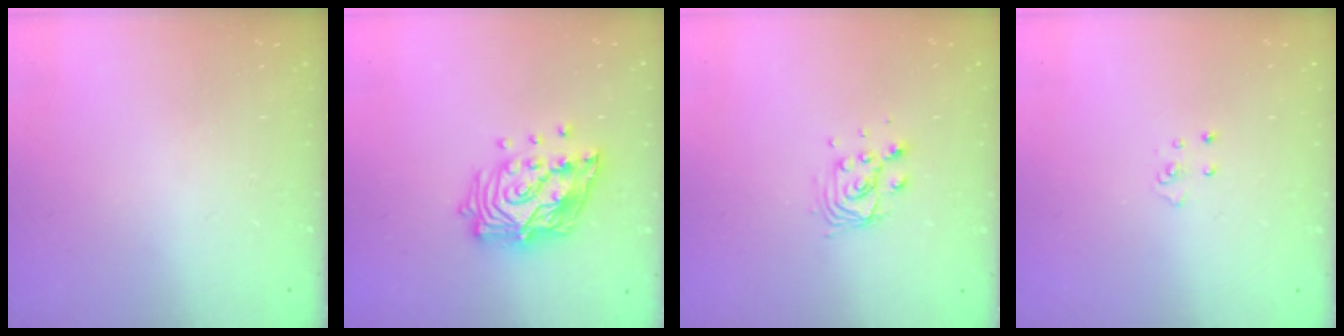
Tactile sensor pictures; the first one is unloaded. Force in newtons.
{"total": 17.9, "press": 17.8, "slide": 2.1}
{"total": 7.6, "press": 7.6, "slide": 0.5}
{"total": 3.6, "press": 3.6, "slide": 0.3}